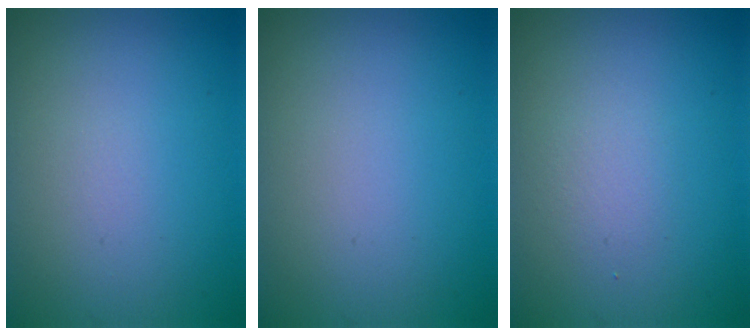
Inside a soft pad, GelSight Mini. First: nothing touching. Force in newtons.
{"total": 0.0}
{"total": 1.3, "press": 1.3, "slide": 0.1}